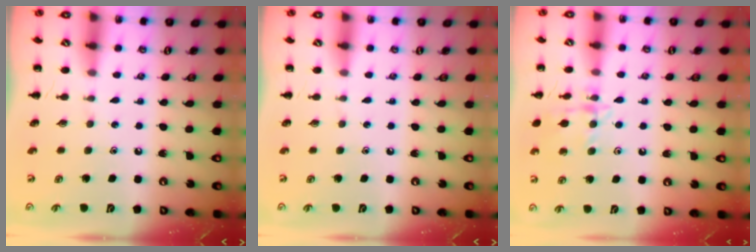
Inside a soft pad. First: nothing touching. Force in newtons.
{"total": 0.0}
{"total": 12.2, "press": 12.1, "slide": 0.8}